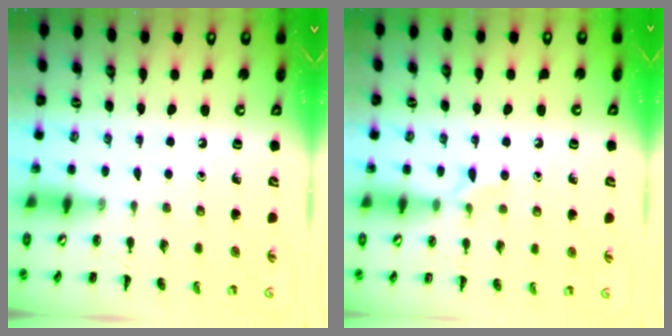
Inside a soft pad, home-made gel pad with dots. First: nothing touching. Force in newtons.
{"total": 5.0, "press": 4.7, "slide": 1.4}